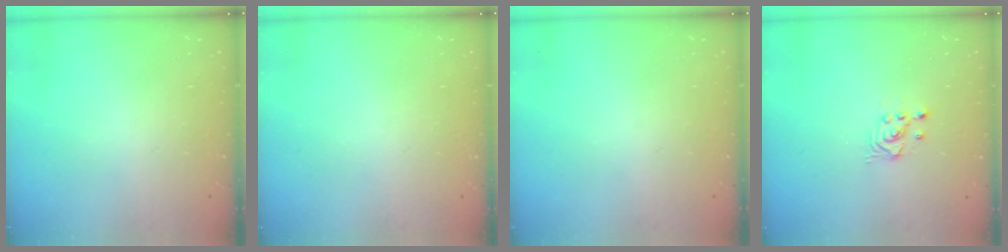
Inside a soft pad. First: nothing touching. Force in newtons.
{"total": 0.0}
{"total": 0.0}
{"total": 2.5, "press": 2.5, "slide": 0.3}